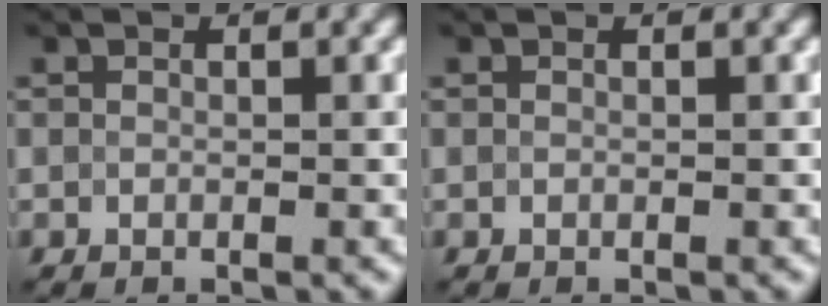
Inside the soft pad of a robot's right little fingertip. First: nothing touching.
{"total": 0.0}